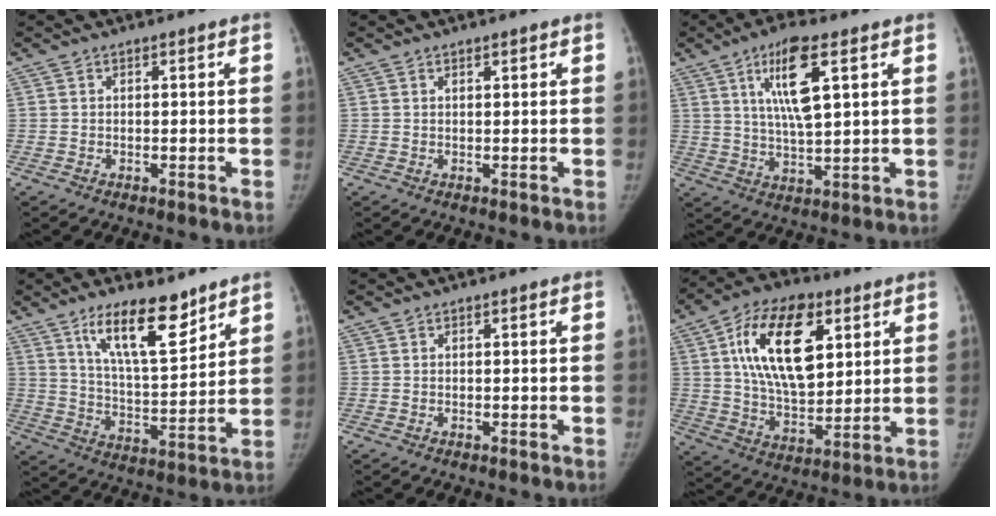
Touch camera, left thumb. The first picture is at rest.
{"total": 0.7, "force": [0.5, 0.2, 0.4], "torque": [-0.008, -0.003, 0.010]}
{"total": 11.3, "force": [4.6, 3.0, 10.0], "torque": [-0.183, -0.018, 0.087]}
{"total": 14.1, "force": [9.4, 4.4, 9.6], "torque": [-0.136, -0.063, 0.168]}
{"total": 0.0}
{"total": 20.8, "force": [7.0, 11.2, 16.0], "torque": [-0.241, -0.024, 0.120]}